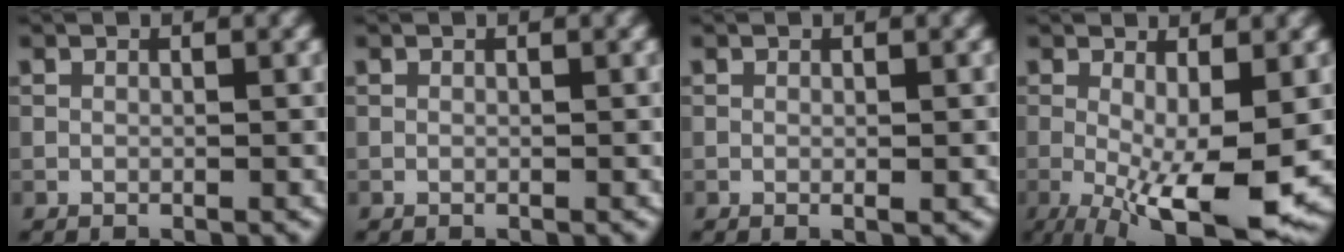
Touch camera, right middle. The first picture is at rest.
{"total": 0.0}
{"total": 0.6, "force": [-0.1, 0.1, 0.6], "torque": [-0.009, -0.002, -0.001]}
{"total": 10.0, "force": [-2.2, 2.6, 9.4], "torque": [-0.165, -0.024, -0.026]}